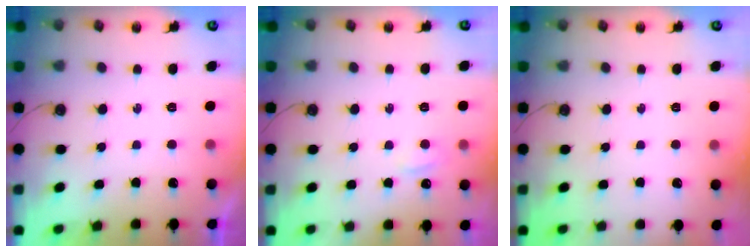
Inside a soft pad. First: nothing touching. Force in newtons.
{"total": 3.3, "press": 3.2, "slide": 0.6}
{"total": 0.0}